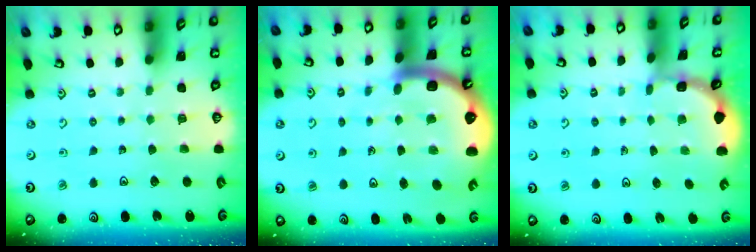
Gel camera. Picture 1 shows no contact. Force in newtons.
{"total": 11.1, "press": 10.9, "slide": 2.4}
{"total": 1.7, "press": 1.7, "slide": 0.1}